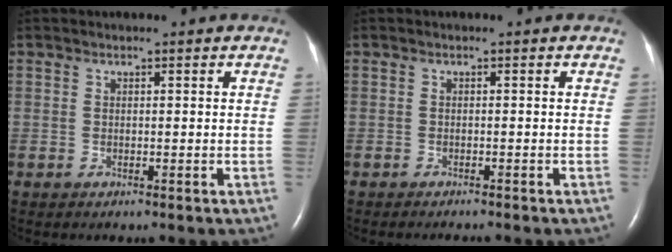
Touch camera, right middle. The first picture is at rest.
{"total": 1.7, "force": [-1.6, 0.1, 0.5], "torque": [-0.010, -0.004, -0.019]}